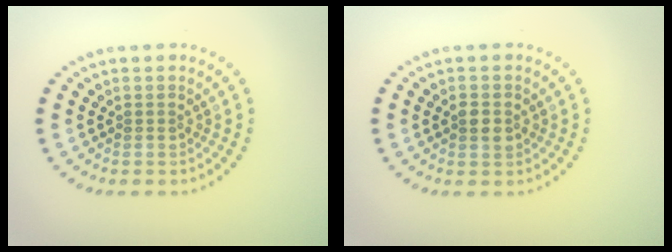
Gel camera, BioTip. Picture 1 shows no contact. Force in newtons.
{"total": 2.2, "press": 2.2, "slide": 0.1}